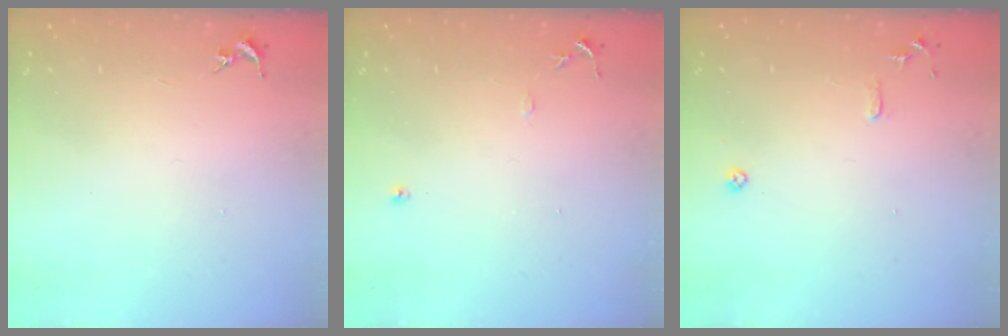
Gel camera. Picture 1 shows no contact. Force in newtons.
{"total": 7.7, "press": 7.7, "slide": 0.8}
{"total": 8.9, "press": 8.9, "slide": 1.0}